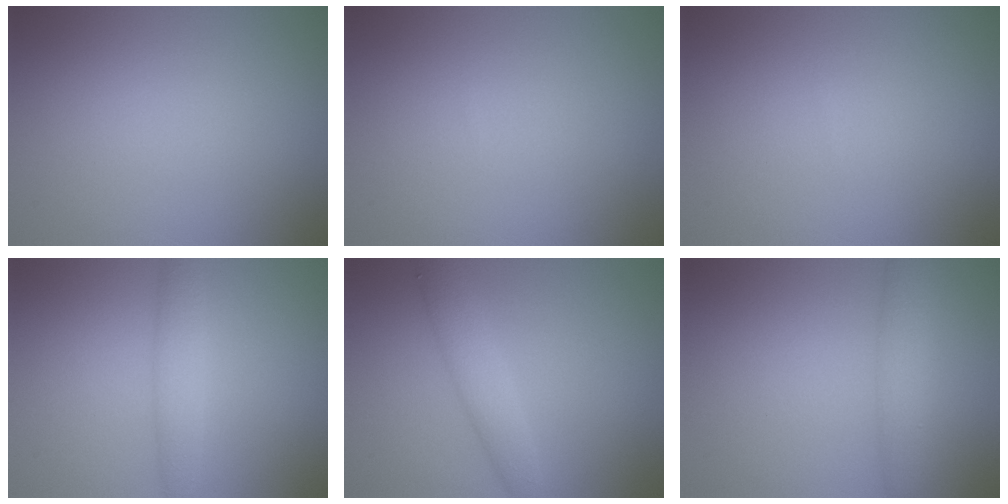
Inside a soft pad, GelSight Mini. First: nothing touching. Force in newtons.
{"total": 0.0}
{"total": 0.0}
{"total": 2.6, "press": 2.6, "slide": 0.1}
{"total": 3.0, "press": 3.0, "slide": 0.2}
{"total": 2.7, "press": 2.7, "slide": 0.2}